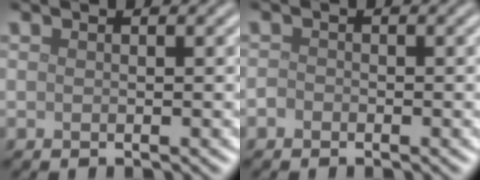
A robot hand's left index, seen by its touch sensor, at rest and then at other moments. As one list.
[{"total": 0.7, "force": [-0.5, 0.5, 0.2], "torque": [-0.002, -0.002, -0.012]}]